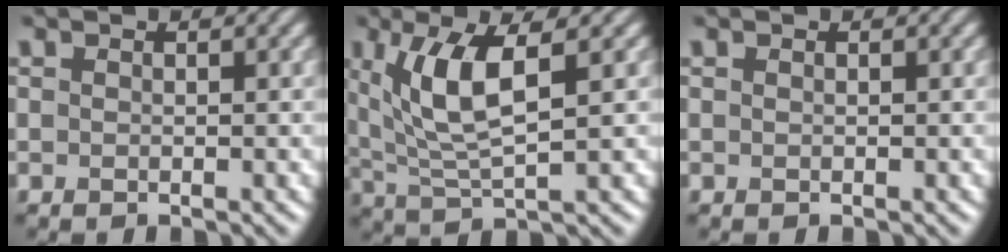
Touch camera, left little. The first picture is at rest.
{"total": 6.2, "force": [1.9, 1.9, 5.6], "torque": [-0.115, -0.003, 0.044]}
{"total": 0.0}